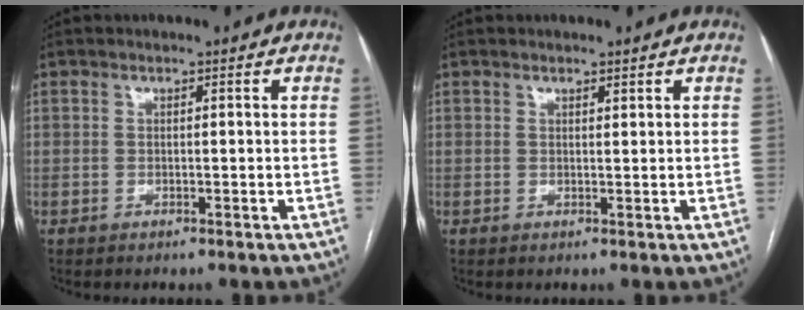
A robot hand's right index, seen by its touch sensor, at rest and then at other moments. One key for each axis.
{"total": 0.8, "fx": 0.7, "fy": 0.1, "fz": 0.4, "tx": -0.010, "ty": -0.003, "tz": 0.012}